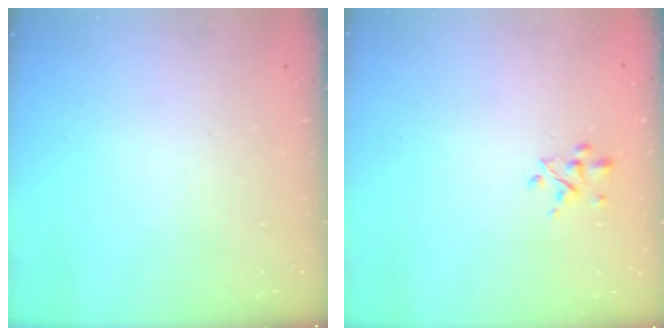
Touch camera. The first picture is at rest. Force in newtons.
{"total": 2.5, "press": 2.5, "slide": 0.5}